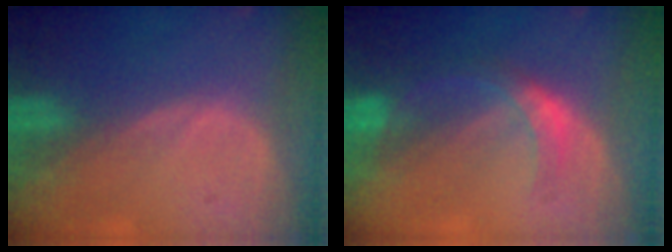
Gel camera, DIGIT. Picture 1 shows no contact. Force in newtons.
{"total": 5.4, "press": 4.8, "slide": 2.5}